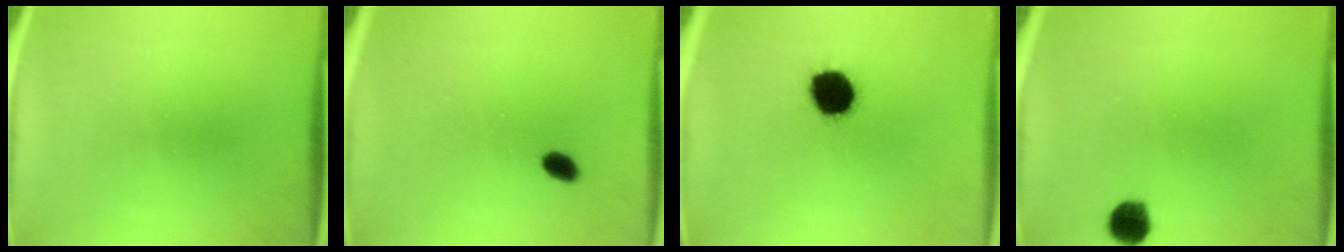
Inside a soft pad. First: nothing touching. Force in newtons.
{"total": 2.4}
{"total": 11.7}
{"total": 5.1}